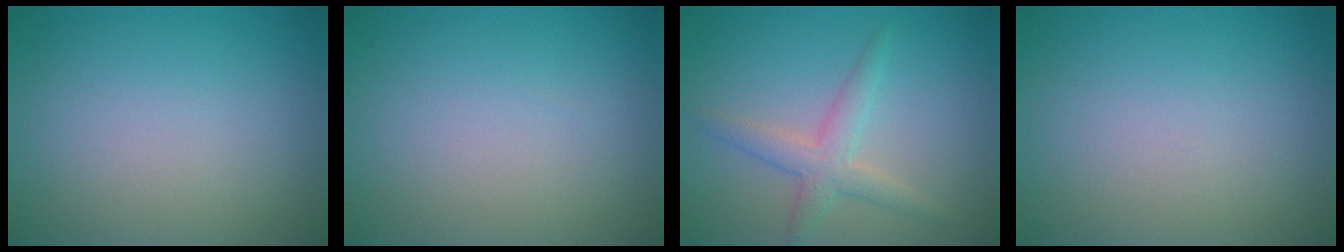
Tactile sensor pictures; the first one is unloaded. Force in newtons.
{"total": 0.0}
{"total": 2.8, "press": 2.8, "slide": 0.1}
{"total": 0.0}